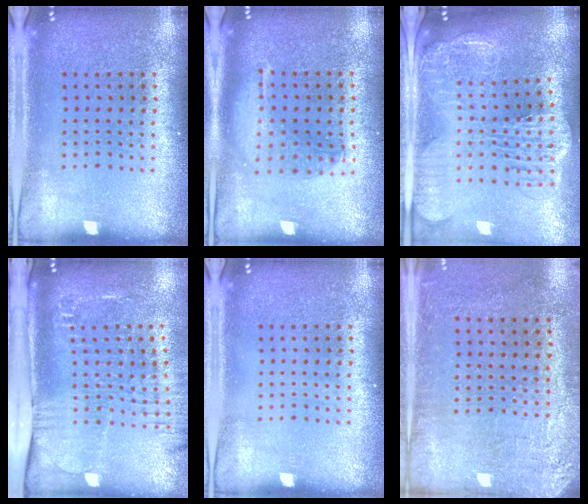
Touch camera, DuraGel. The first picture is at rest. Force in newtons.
{"total": 1.4, "press": 1.3, "slide": 0.5}
{"total": 3.4, "press": 2.7, "slide": 2.0}
{"total": 2.5, "press": 2.1, "slide": 1.3}
{"total": 0.0}
{"total": 2.7, "press": 2.3, "slide": 1.3}